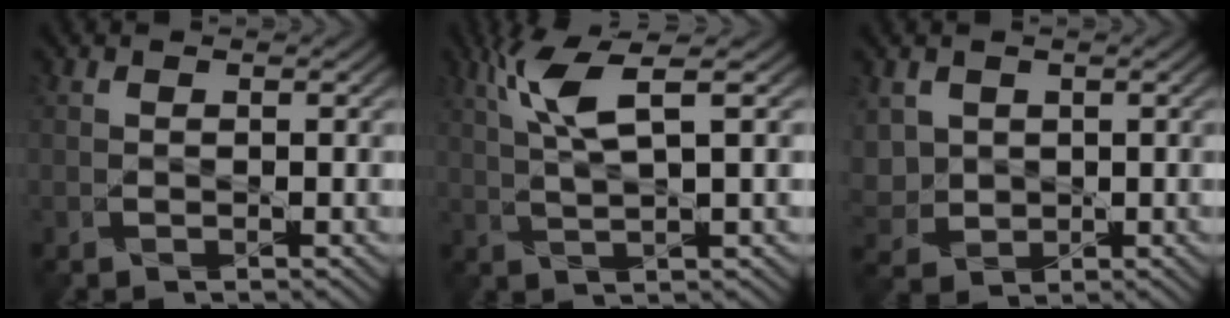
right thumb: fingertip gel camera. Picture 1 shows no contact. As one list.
[{"total": 5.7, "force": [2.5, 0.1, 5.2], "torque": [-0.126, 0.013, 0.060]}, {"total": 4.1, "force": [1.1, 3.5, 1.9], "torque": [-0.081, -0.003, 0.021]}]